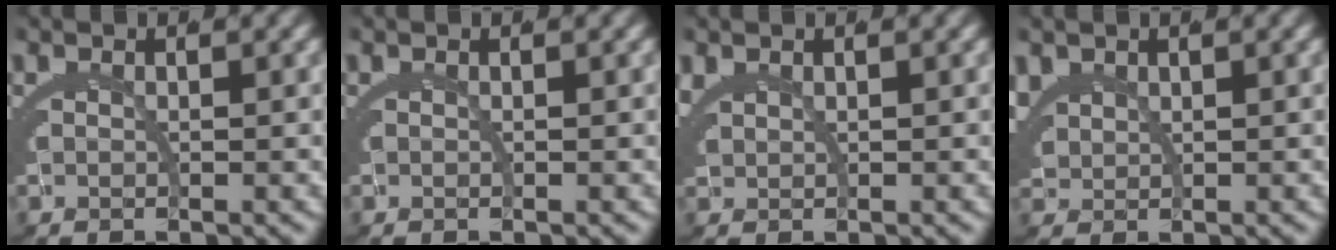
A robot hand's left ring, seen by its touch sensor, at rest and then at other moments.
{"total": 0.0}
{"total": 1.5, "force": [1.1, 1.0, 0.4], "torque": [-0.015, 0.000, 0.025]}
{"total": 3.5, "force": [2.1, 2.6, 1.0], "torque": [-0.037, -0.004, 0.043]}